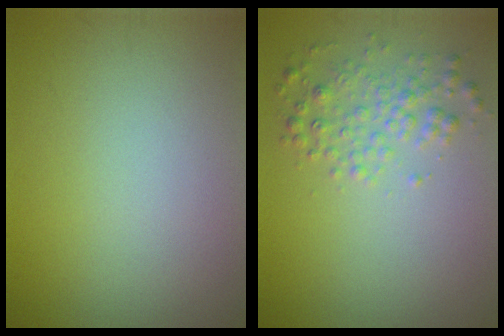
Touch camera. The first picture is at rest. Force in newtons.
{"total": 2.4, "press": 2.4, "slide": 0.1}